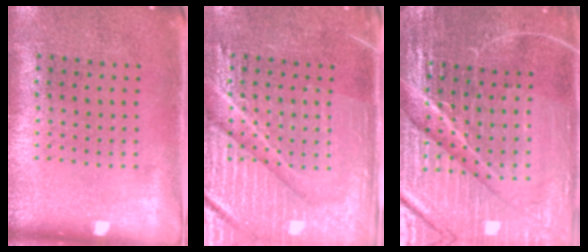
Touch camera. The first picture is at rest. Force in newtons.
{"total": 4.5, "press": 4.3, "slide": 1.3}
{"total": 6.5, "press": 5.8, "slide": 3.0}